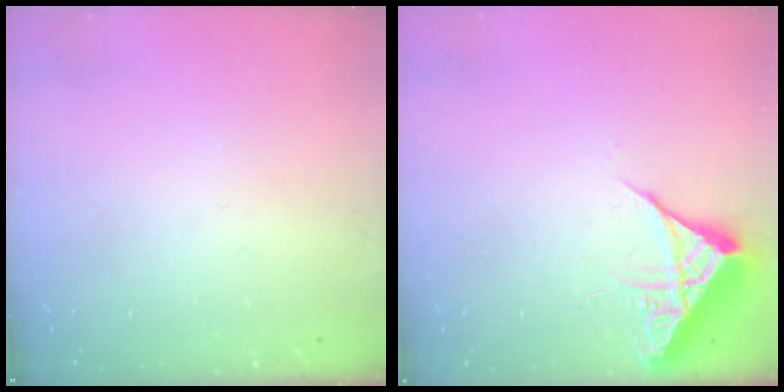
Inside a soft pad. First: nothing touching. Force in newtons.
{"total": 6.7, "press": 6.7, "slide": 0.5}